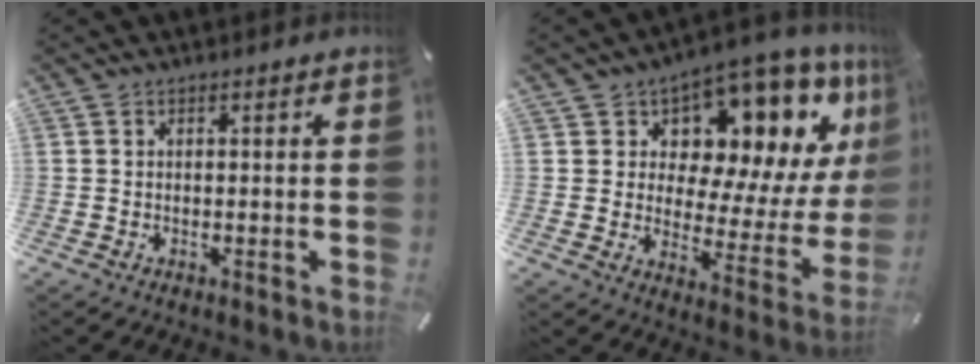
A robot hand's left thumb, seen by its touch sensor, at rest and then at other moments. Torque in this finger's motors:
{"motor_torque": [1.49, 0.40, 0.98, 0.14, 0.10]}